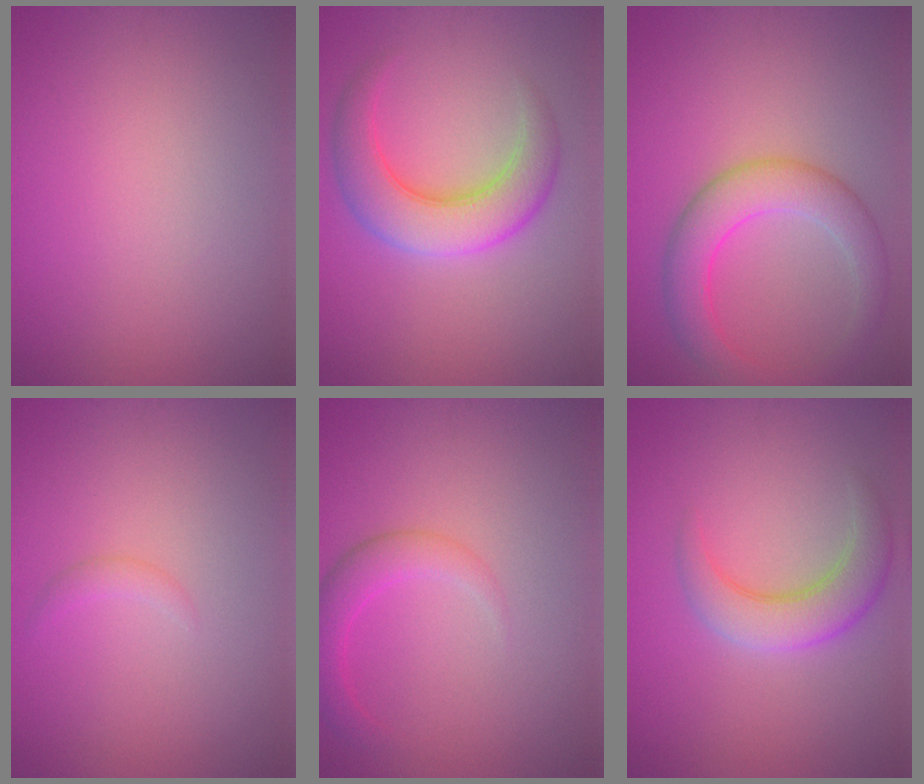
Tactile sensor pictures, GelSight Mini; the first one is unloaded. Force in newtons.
{"total": 5.9, "press": 5.9, "slide": 0.2}
{"total": 5.1, "press": 5.1, "slide": 0.1}
{"total": 0.8, "press": 0.8, "slide": 0.1}
{"total": 2.7, "press": 2.7, "slide": 0.1}
{"total": 4.4, "press": 4.4, "slide": 0.3}